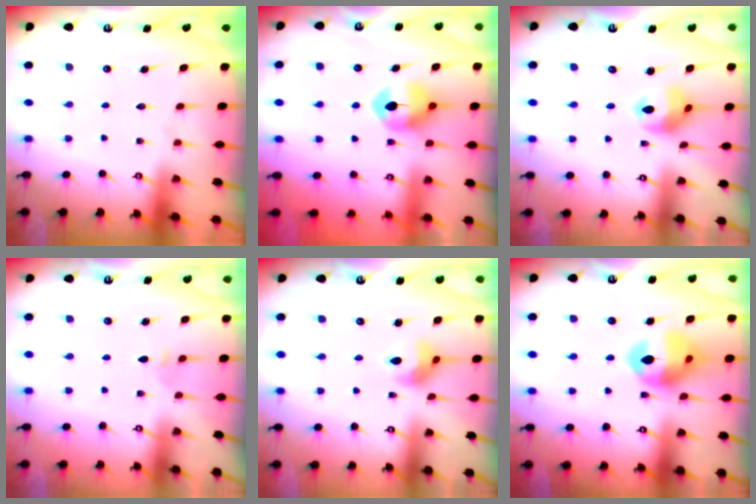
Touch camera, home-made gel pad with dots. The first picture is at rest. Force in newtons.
{"total": 9.0, "press": 8.9, "slide": 0.8}
{"total": 9.9, "press": 9.8, "slide": 1.2}
{"total": 2.8, "press": 2.7, "slide": 0.7}
{"total": 6.9, "press": 6.9, "slide": 0.8}
{"total": 14.7, "press": 14.5, "slide": 2.1}